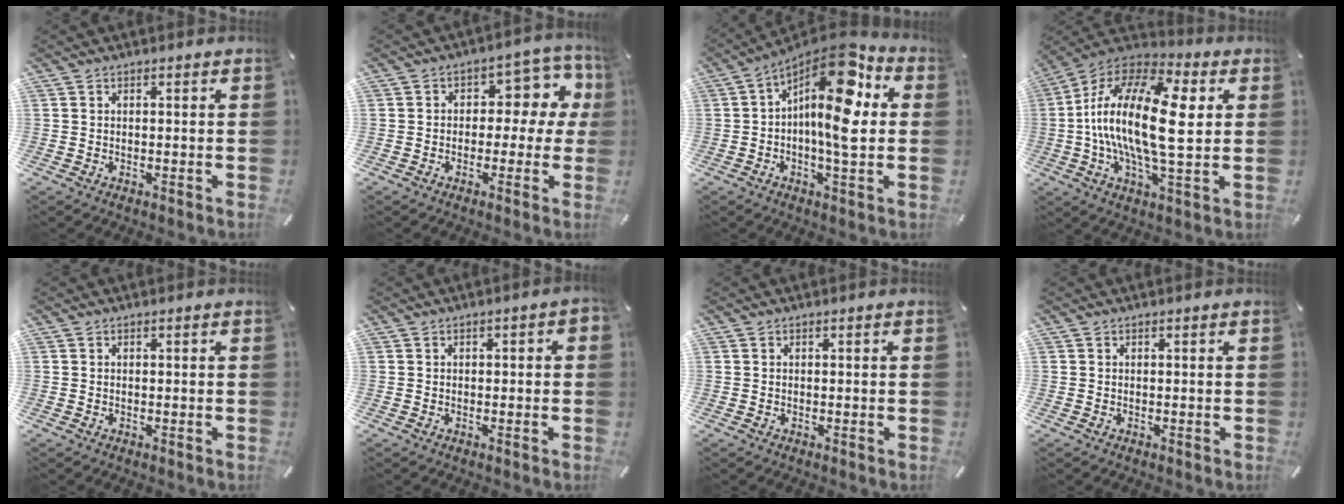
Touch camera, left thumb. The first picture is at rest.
{"total": 9.4, "force": [2.0, 6.2, 6.8], "torque": [-0.077, -0.015, 0.028]}
{"total": 15.6, "force": [3.5, 4.9, 14.4], "torque": [-0.249, -0.034, 0.051]}
{"total": 22.8, "force": [1.5, 9.1, 20.9], "torque": [-0.437, -0.006, 0.019]}
{"total": 0.0}
{"total": 1.5, "force": [-0.5, 0.9, 1.1], "torque": [-0.019, 0.004, -0.011]}
{"total": 0.0}
{"total": 0.0}